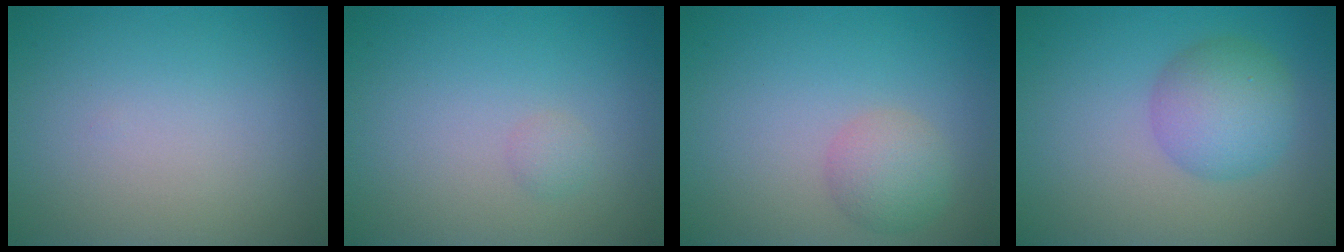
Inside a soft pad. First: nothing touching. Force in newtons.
{"total": 0.8, "press": 0.8, "slide": 0.0}
{"total": 2.6, "press": 2.6, "slide": 0.0}
{"total": 4.4, "press": 4.4, "slide": 0.1}